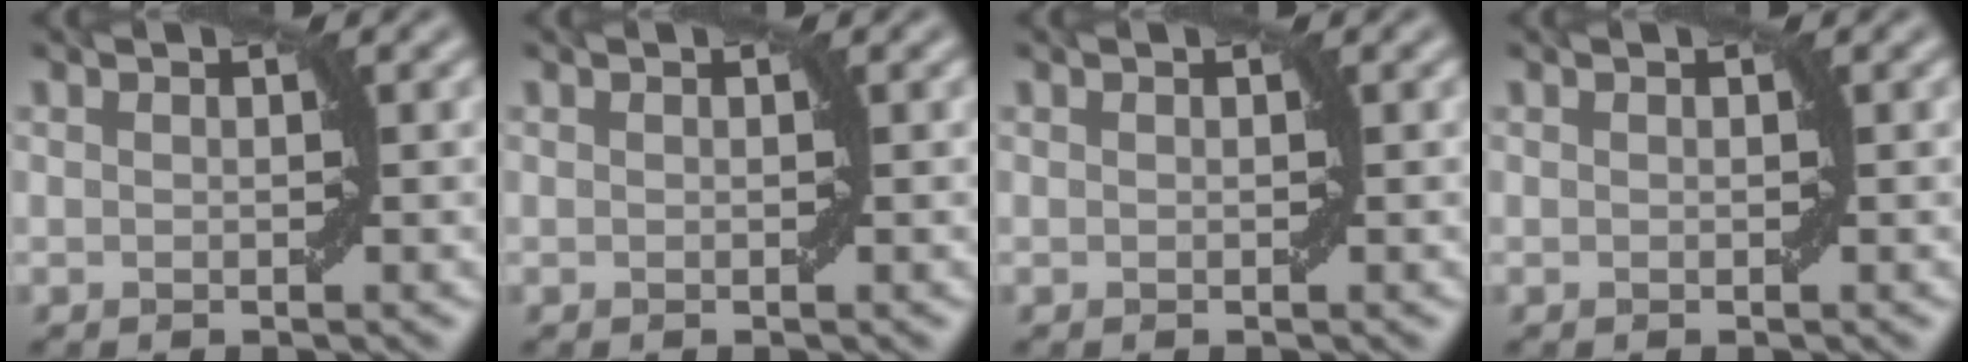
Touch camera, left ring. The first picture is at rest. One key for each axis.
{"total": 0.0}
{"total": 0.0}
{"total": 0.0}